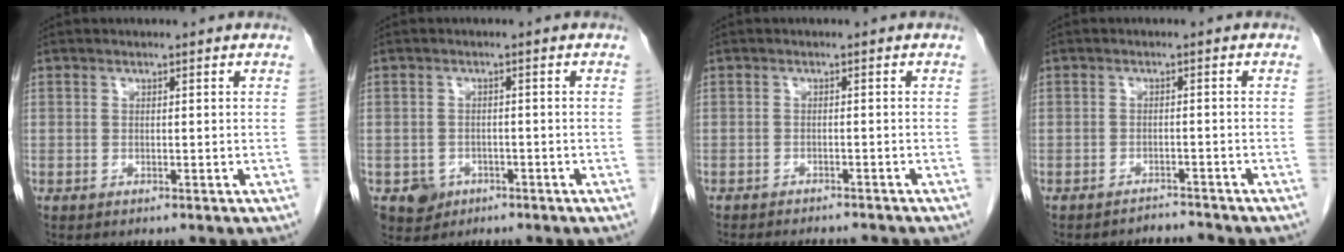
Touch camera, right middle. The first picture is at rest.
{"total": 3.1, "force": [-1.5, 2.7, 0.5], "torque": [-0.004, 0.008, -0.016]}
{"total": 7.7, "force": [-7.1, 1.7, 2.6], "torque": [-0.034, -0.005, -0.090]}
{"total": 2.5, "force": [-2.4, 0.0, -0.6], "torque": [0.010, -0.008, -0.033]}